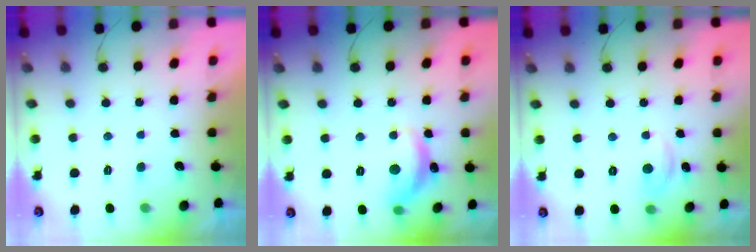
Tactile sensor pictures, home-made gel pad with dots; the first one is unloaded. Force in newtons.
{"total": 13.2, "press": 13.1, "slide": 0.7}
{"total": 2.9, "press": 2.9, "slide": 0.3}